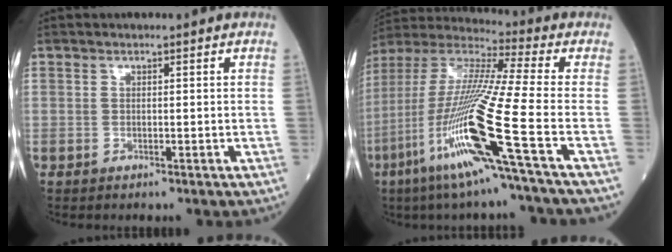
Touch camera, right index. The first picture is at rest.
{"total": 20.4, "force": [-8.0, -1.4, 18.7], "torque": [-0.410, -0.040, -0.168]}